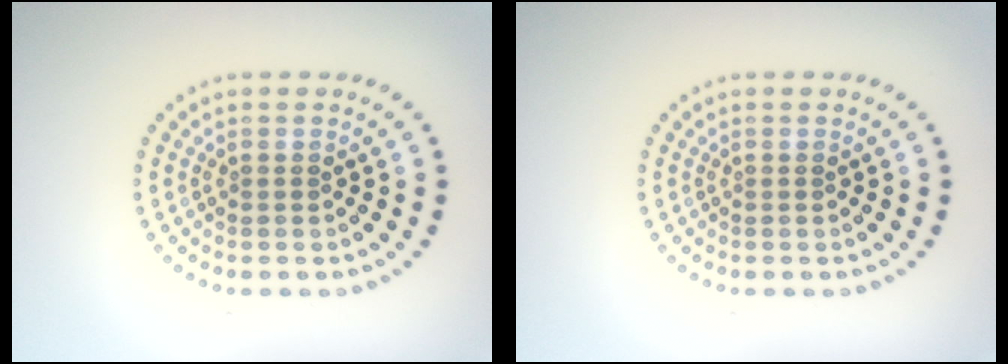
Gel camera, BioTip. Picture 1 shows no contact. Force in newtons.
{"total": 0.0}